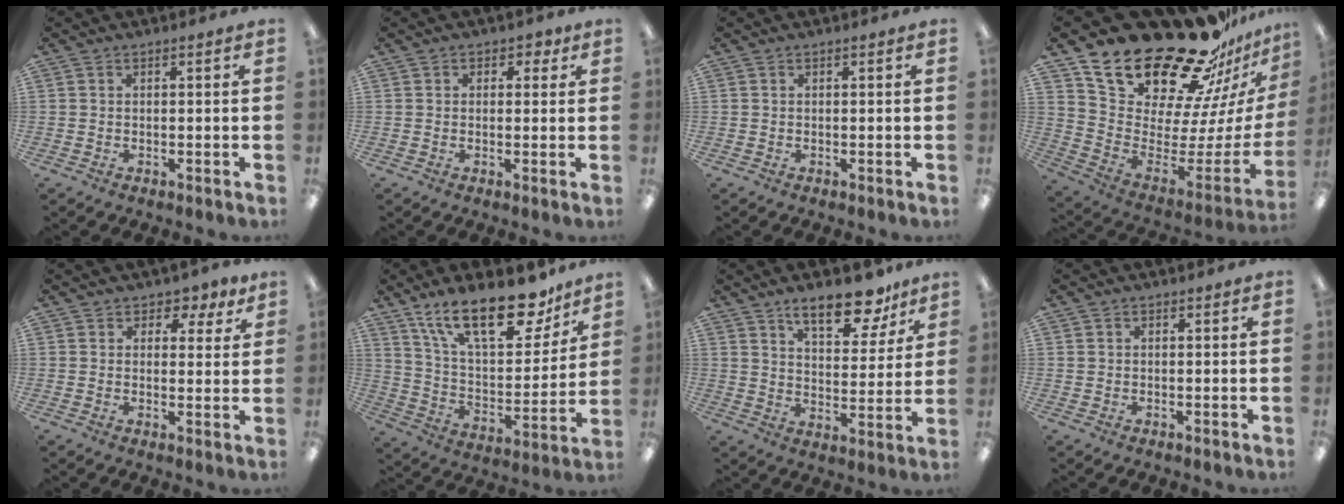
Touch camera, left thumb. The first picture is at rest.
{"total": 2.1, "force": [0.7, 1.7, 0.9], "torque": [-0.003, 0.000, 0.008]}
{"total": 0.0}
{"total": 27.0, "force": [22.0, 11.1, 10.9], "torque": [-0.163, -0.180, 0.413]}
{"total": 3.7, "force": [2.6, 2.6, 0.9], "torque": [0.004, -0.014, 0.041]}
{"total": 23.4, "force": [15.7, 9.7, 14.4], "torque": [-0.225, -0.089, 0.270]}
{"total": 13.6, "force": [10.0, 5.5, 7.4], "torque": [-0.092, -0.056, 0.170]}
{"total": 0.7, "force": [0.3, 0.6, 0.0], "torque": [0.001, 0.004, 0.005]}